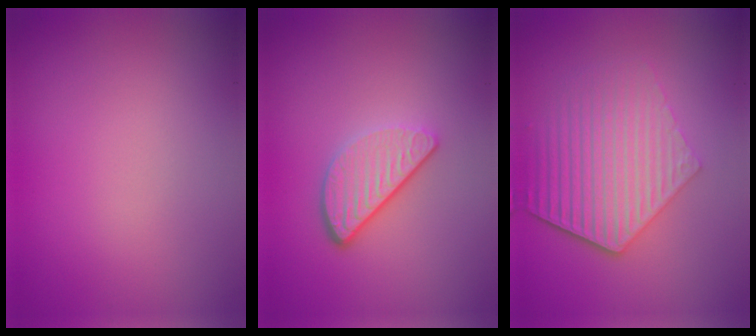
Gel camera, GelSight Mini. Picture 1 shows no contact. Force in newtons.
{"total": 3.3, "press": 2.6, "slide": 2.0}
{"total": 6.1, "press": 4.5, "slide": 4.1}